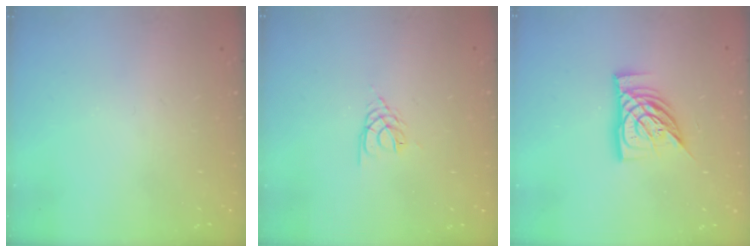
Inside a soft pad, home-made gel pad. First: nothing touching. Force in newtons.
{"total": 3.3, "press": 3.2, "slide": 0.5}
{"total": 12.5, "press": 12.4, "slide": 1.4}